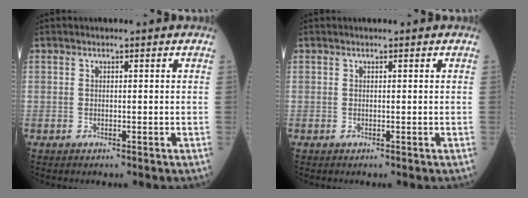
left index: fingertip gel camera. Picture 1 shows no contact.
{"total": 0.0}